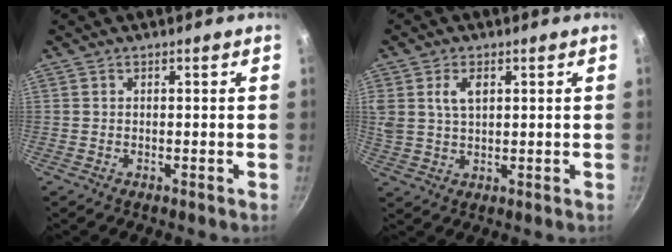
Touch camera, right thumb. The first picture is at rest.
{"total": 5.8, "force": [2.1, 3.5, 4.2], "torque": [-0.081, -0.002, 0.046]}